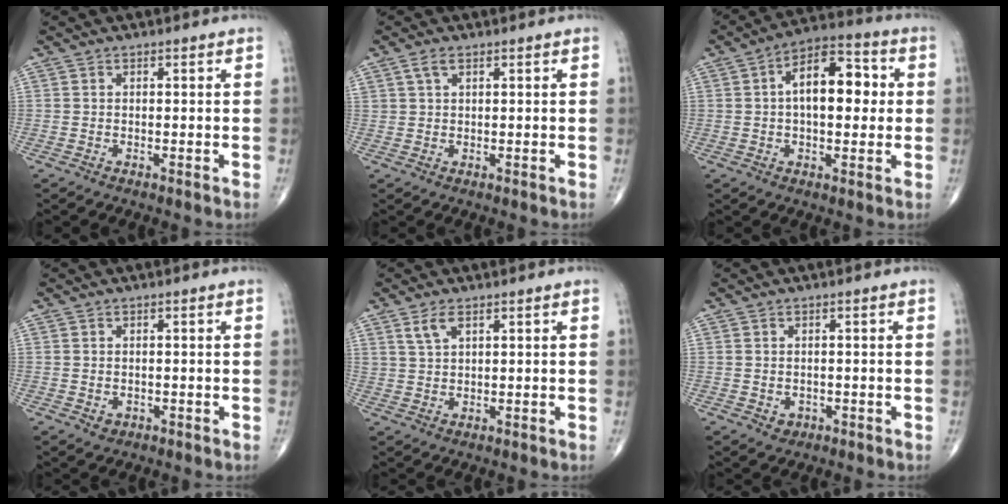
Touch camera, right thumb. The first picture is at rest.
{"total": 2.1, "force": [1.1, 1.0, 1.4], "torque": [-0.032, 0.006, 0.026]}
{"total": 13.2, "force": [1.7, 7.0, 11.1], "torque": [-0.149, 0.026, 0.017]}
{"total": 1.5, "force": [-0.4, 1.2, 0.7], "torque": [-0.004, 0.001, 0.000]}
{"total": 3.1, "force": [1.9, 1.4, 2.1], "torque": [-0.044, -0.003, 0.043]}
{"total": 1.8, "force": [-0.5, 1.5, 0.8], "torque": [-0.002, 0.002, -0.002]}